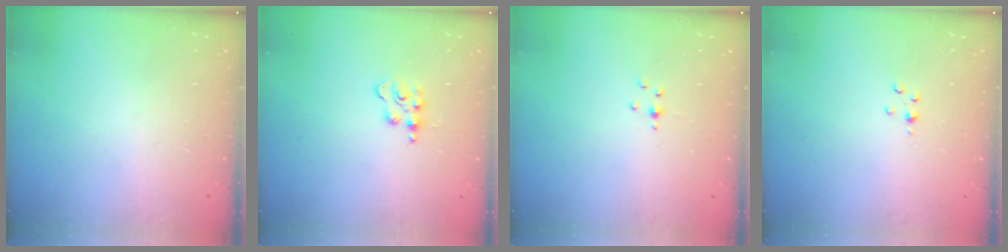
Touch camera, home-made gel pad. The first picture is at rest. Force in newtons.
{"total": 3.4, "press": 3.4, "slide": 0.3}
{"total": 3.2, "press": 2.8, "slide": 1.6}
{"total": 2.2, "press": 2.2, "slide": 0.4}